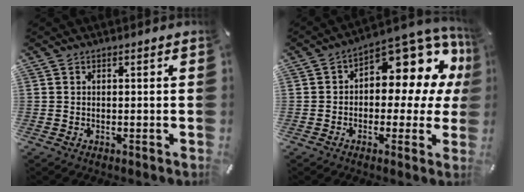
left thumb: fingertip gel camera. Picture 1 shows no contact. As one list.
[{"total": 11.7, "force": [6.1, 6.0, 7.9], "torque": [-0.104, -0.066, 0.099]}]